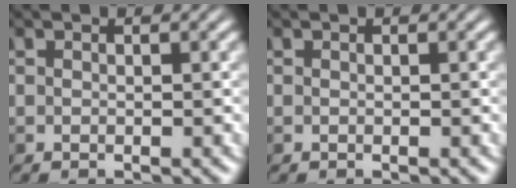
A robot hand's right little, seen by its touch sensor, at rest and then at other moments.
{"total": 0.0}